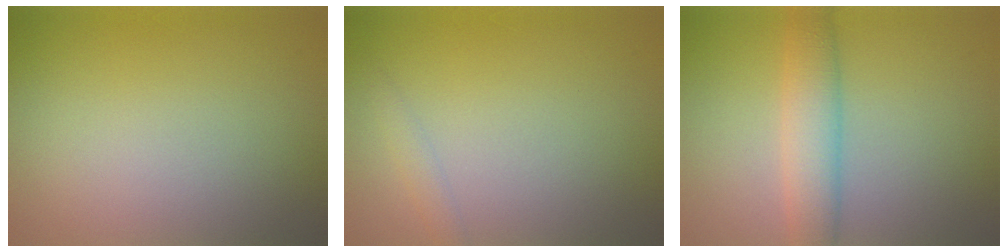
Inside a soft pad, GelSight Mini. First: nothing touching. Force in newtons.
{"total": 1.2, "press": 1.2, "slide": 0.0}
{"total": 4.0, "press": 4.0, "slide": 0.0}